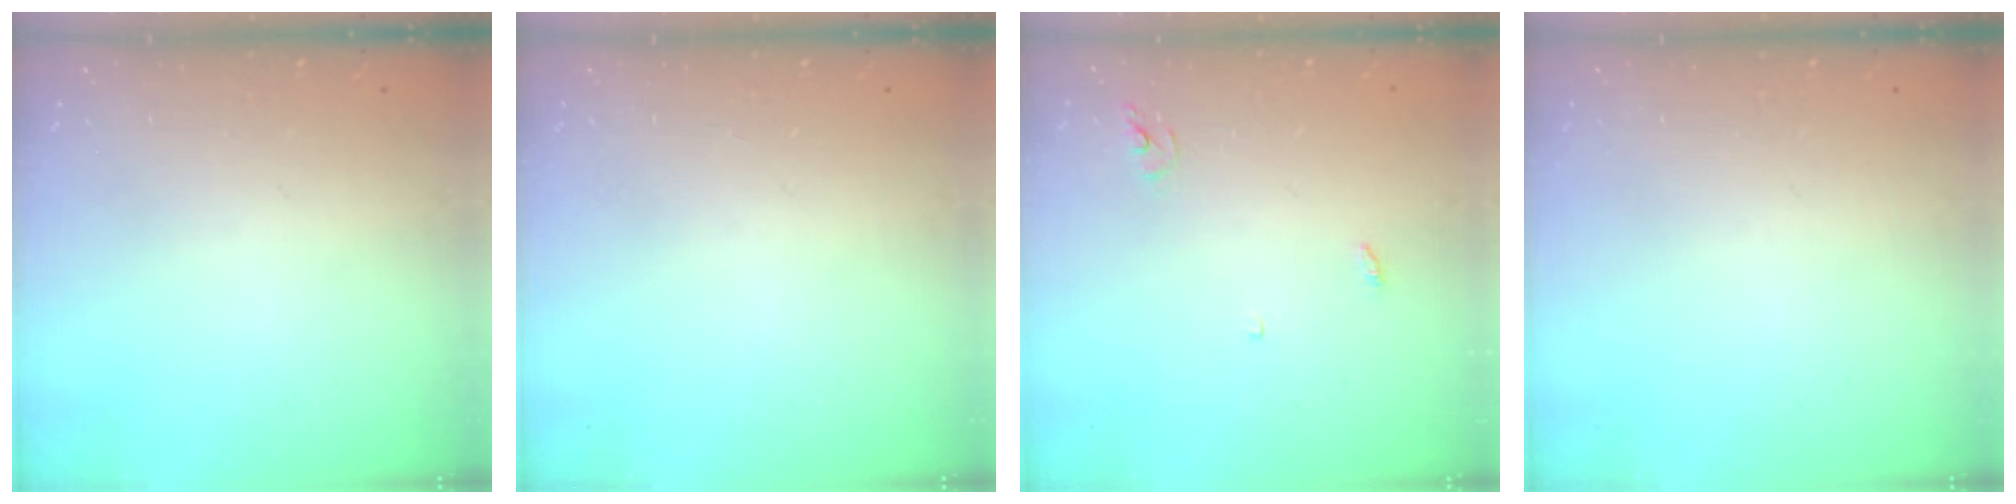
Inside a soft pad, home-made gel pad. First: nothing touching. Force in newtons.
{"total": 0.0}
{"total": 3.3, "press": 3.2, "slide": 0.3}
{"total": 0.0}